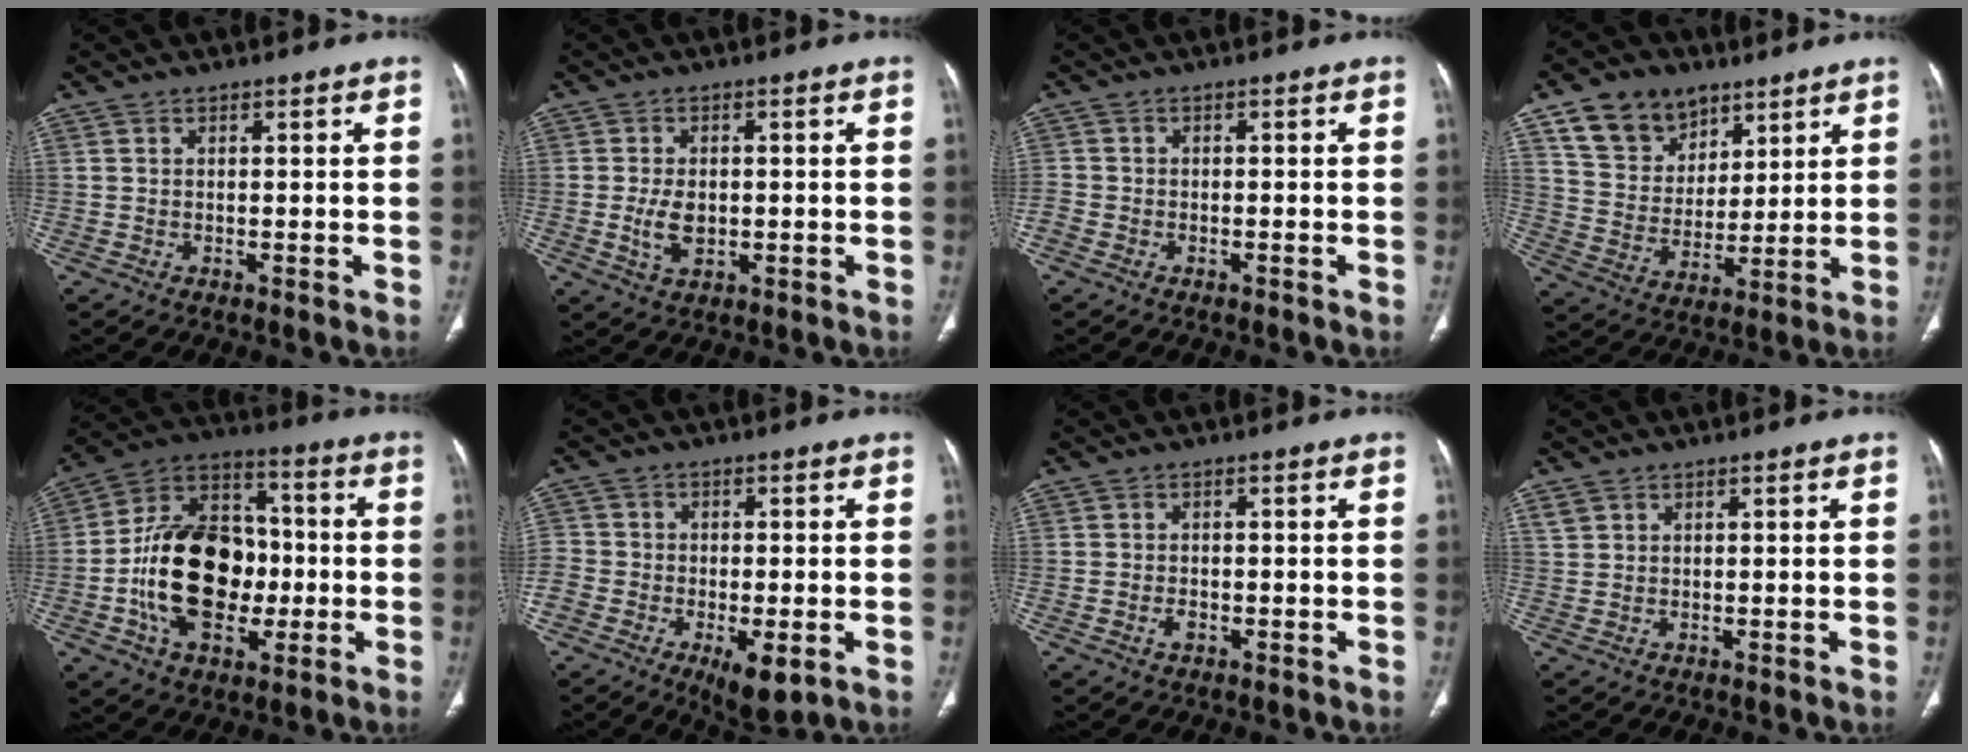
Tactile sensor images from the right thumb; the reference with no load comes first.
{"total": 5.0, "force": [-0.7, 3.1, 3.8], "torque": [-0.070, -0.002, -0.006]}
{"total": 2.3, "force": [-1.7, 1.3, 0.7], "torque": [-0.019, 0.010, -0.033]}
{"total": 13.8, "force": [8.3, 9.7, 5.3], "torque": [-0.061, -0.030, 0.154]}
{"total": 21.9, "force": [-3.2, 14.6, 15.9], "torque": [-0.239, 0.031, -0.048]}
{"total": 11.8, "force": [-5.2, 7.1, 7.9], "torque": [-0.124, 0.004, -0.090]}
{"total": 1.7, "force": [-0.8, 1.1, 1.1], "torque": [-0.018, 0.006, -0.012]}
{"total": 1.6, "force": [0.9, 1.2, 0.4], "torque": [-0.003, 0.002, 0.019]}